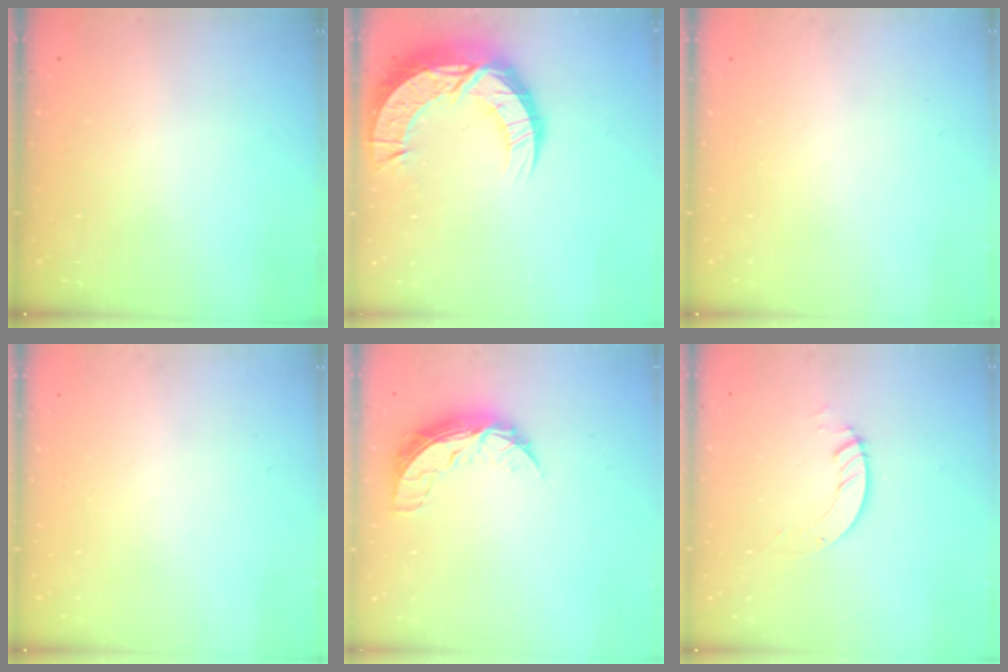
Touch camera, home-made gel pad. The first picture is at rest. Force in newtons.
{"total": 17.6, "press": 17.6, "slide": 1.4}
{"total": 0.0}
{"total": 0.0}
{"total": 7.9, "press": 7.9, "slide": 0.6}
{"total": 3.7, "press": 3.7, "slide": 0.2}